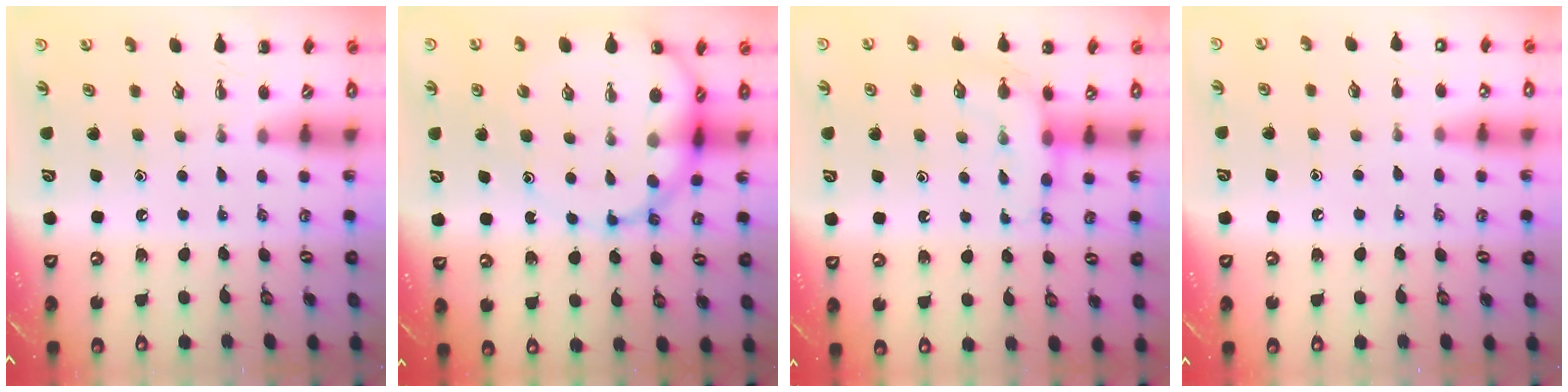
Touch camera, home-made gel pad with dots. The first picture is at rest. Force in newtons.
{"total": 12.8, "press": 12.3, "slide": 3.4}
{"total": 7.6, "press": 7.6, "slide": 0.6}
{"total": 7.9, "press": 7.5, "slide": 2.5}